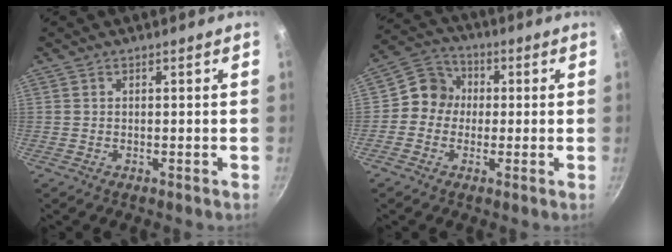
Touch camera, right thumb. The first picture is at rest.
{"total": 7.1, "force": [-0.1, 6.6, 2.5], "torque": [-0.009, 0.018, -0.025]}